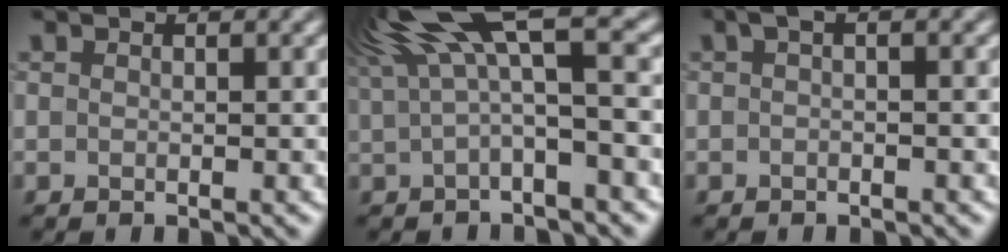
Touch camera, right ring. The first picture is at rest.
{"total": 7.9, "force": [3.7, 1.6, 6.8], "torque": [-0.131, 0.022, 0.061]}
{"total": 0.8, "force": [0.0, 0.2, 0.8], "torque": [-0.022, 0.005, -0.003]}